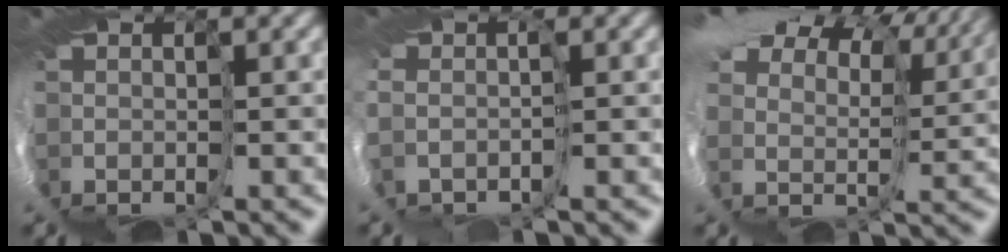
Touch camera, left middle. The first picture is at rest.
{"total": 1.8, "force": [-0.1, -1.7, -0.3], "torque": [0.001, -0.010, 0.026]}
{"total": 13.5, "force": [11.3, 5.0, 5.4], "torque": [-0.137, 0.032, 0.223]}